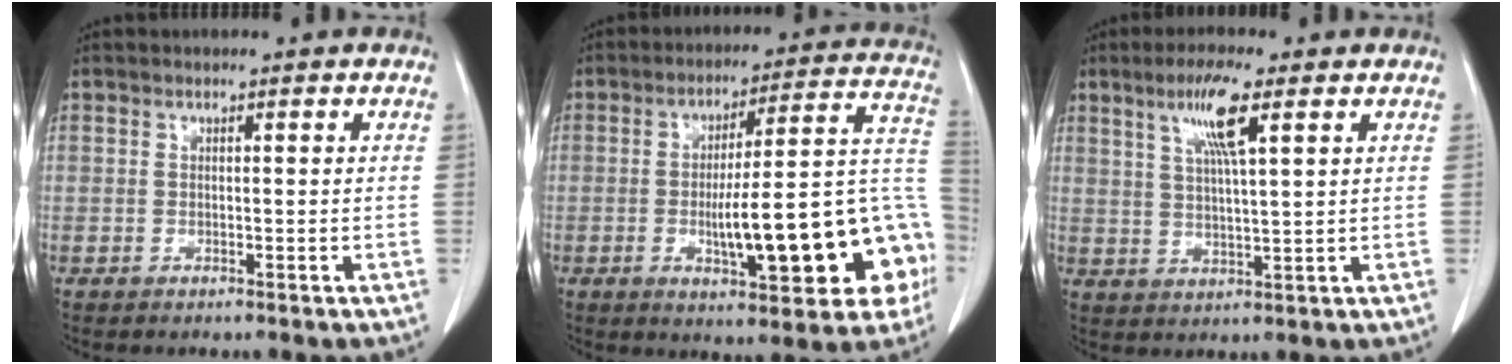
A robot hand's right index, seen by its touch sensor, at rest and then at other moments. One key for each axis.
{"total": 21.3, "fx": -5.5, "fy": 4.3, "fz": 20.1, "tx": -0.199, "ty": 0.041, "tz": -0.062}
{"total": 7.3, "fx": 3.6, "fy": 0.4, "fz": 6.4, "tx": -0.124, "ty": 0.003, "tz": 0.067}